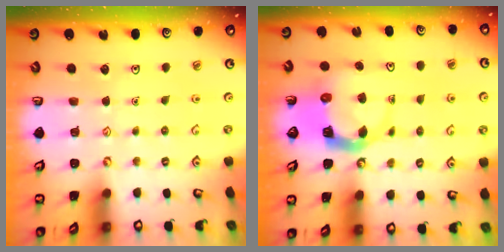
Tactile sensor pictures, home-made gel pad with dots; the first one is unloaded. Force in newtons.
{"total": 4.8, "press": 4.7, "slide": 0.8}